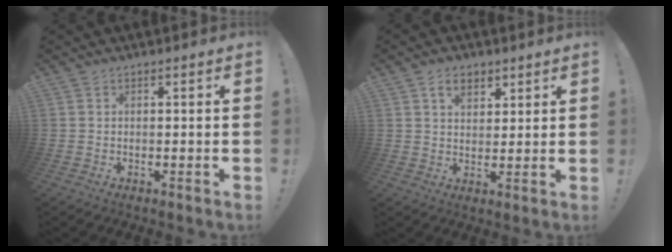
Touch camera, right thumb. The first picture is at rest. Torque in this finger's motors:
{"motor_torque": [0.00, 0.02, 0.08, 0.11, 0.00]}